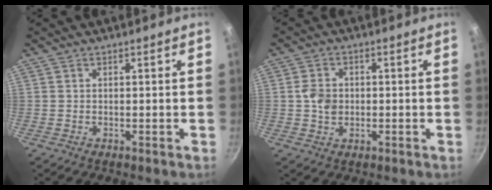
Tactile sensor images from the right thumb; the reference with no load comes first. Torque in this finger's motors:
{"motor_torque": [0.31, 0.81, -0.21, 0.16, 0.12]}